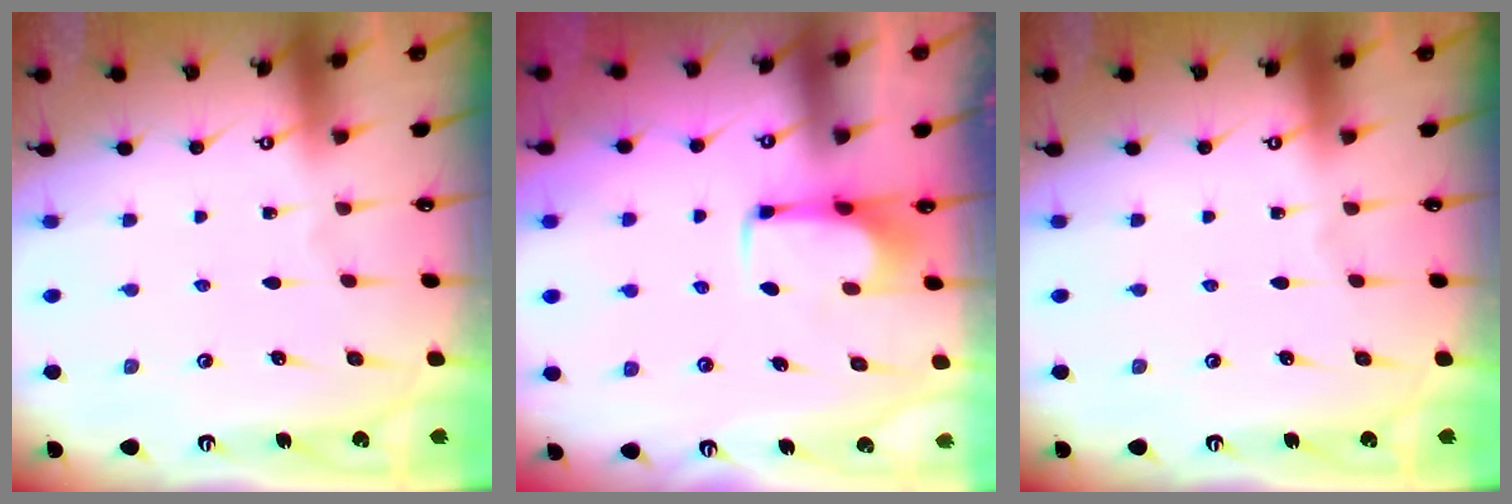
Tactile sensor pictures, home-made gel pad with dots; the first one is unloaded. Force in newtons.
{"total": 2.0, "press": 2.0, "slide": 0.2}
{"total": 0.0}